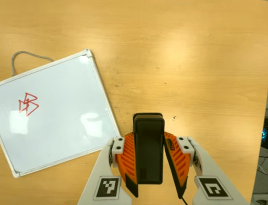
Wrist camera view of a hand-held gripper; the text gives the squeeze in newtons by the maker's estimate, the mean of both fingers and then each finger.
{"total": 5.4, "left": 4.3, "right": 6.6}